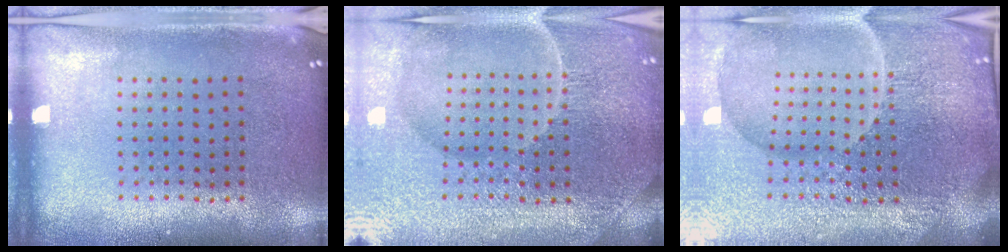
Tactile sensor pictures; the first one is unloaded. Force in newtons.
{"total": 5.6, "press": 5.2, "slide": 2.1}
{"total": 6.7, "press": 6.0, "slide": 3.0}